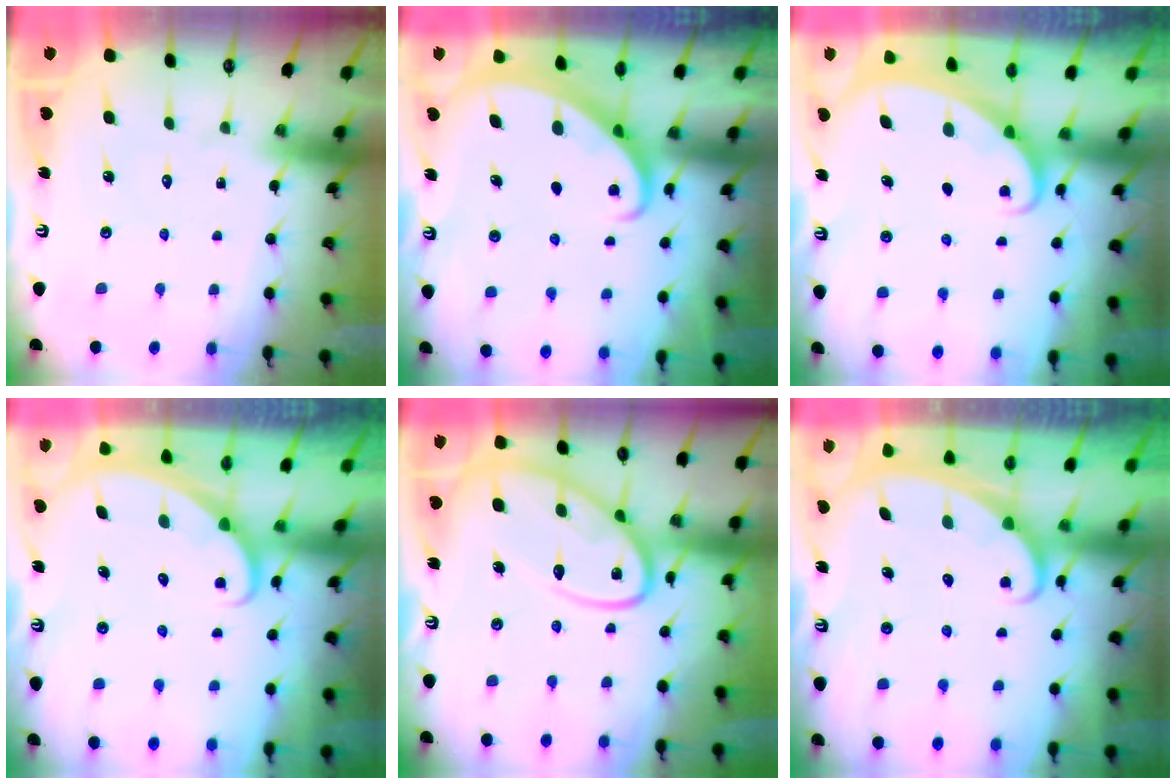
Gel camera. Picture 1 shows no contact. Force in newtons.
{"total": 2.1, "press": 2.1, "slide": 0.2}
{"total": 1.8, "press": 1.8, "slide": 0.1}
{"total": 1.6, "press": 1.6, "slide": 0.0}
{"total": 16.2, "press": 16.2, "slide": 1.4}
{"total": 2.0, "press": 2.0, "slide": 0.1}